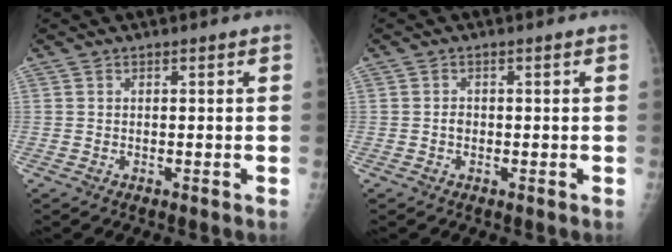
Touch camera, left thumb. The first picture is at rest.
{"total": 1.1, "force": [-0.2, 0.8, 0.7], "torque": [-0.007, 0.003, -0.003]}